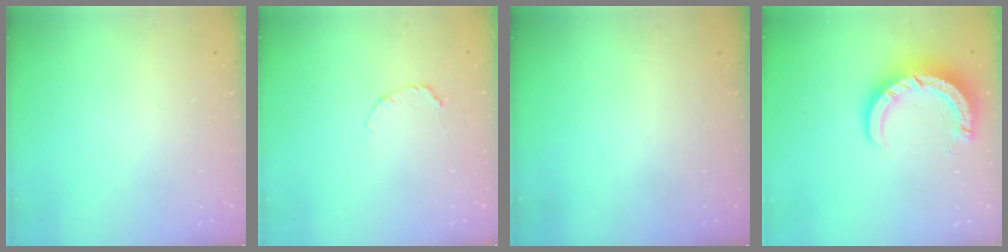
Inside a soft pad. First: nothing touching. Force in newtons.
{"total": 4.0, "press": 3.9, "slide": 0.5}
{"total": 0.0}
{"total": 8.5, "press": 8.4, "slide": 0.8}